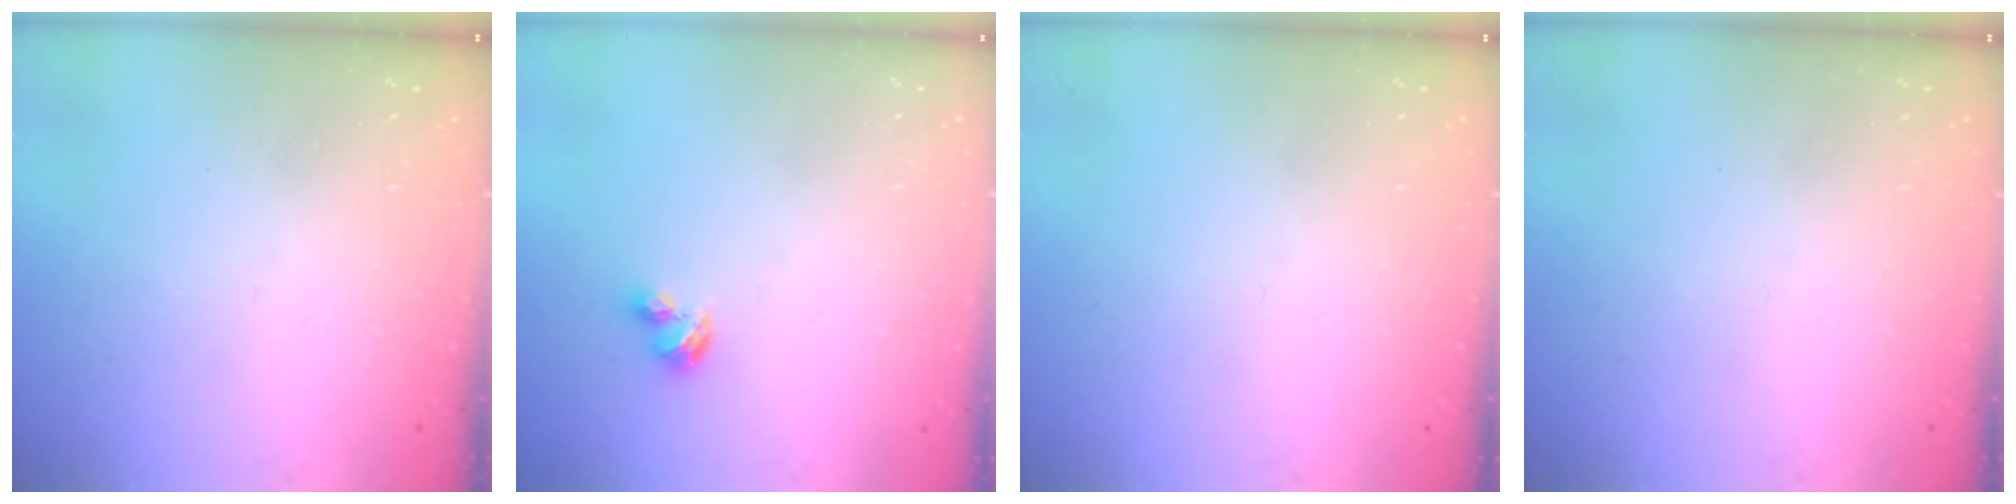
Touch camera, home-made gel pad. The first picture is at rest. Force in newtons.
{"total": 2.9, "press": 2.8, "slide": 0.5}
{"total": 0.0}
{"total": 0.0}